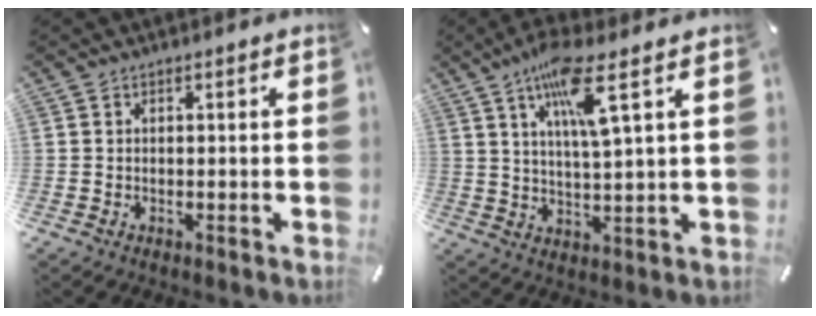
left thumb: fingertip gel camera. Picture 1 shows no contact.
{"total": 10.8, "force": [5.5, 1.3, 9.2], "torque": [-0.173, -0.007, 0.090]}